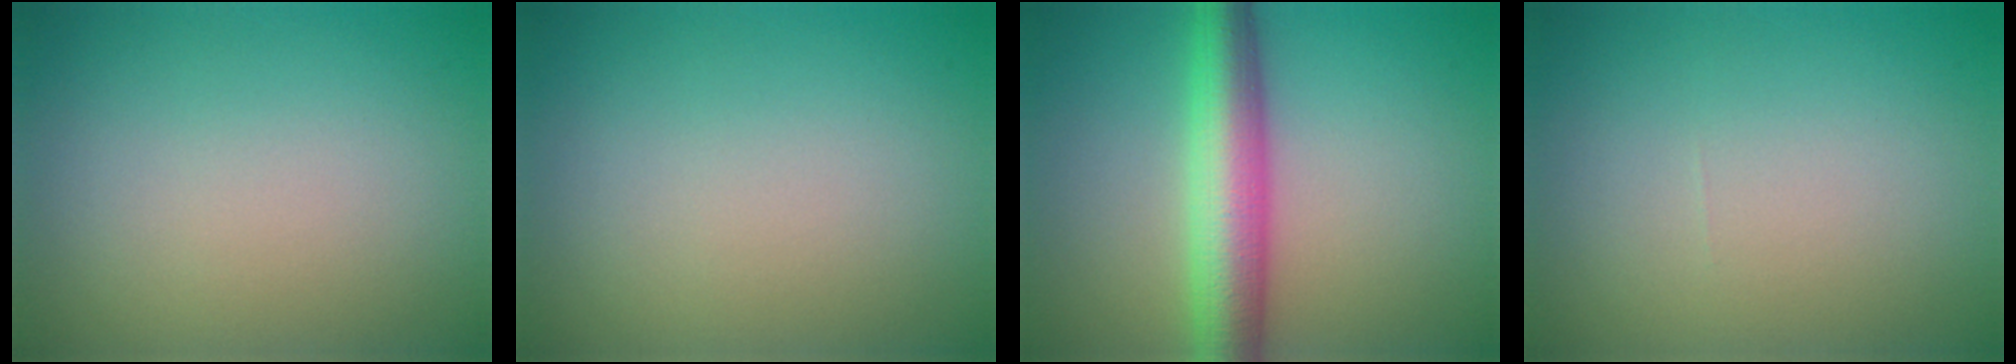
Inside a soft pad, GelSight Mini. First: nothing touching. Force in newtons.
{"total": 0.0}
{"total": 6.6, "press": 6.6, "slide": 0.0}
{"total": 0.0}